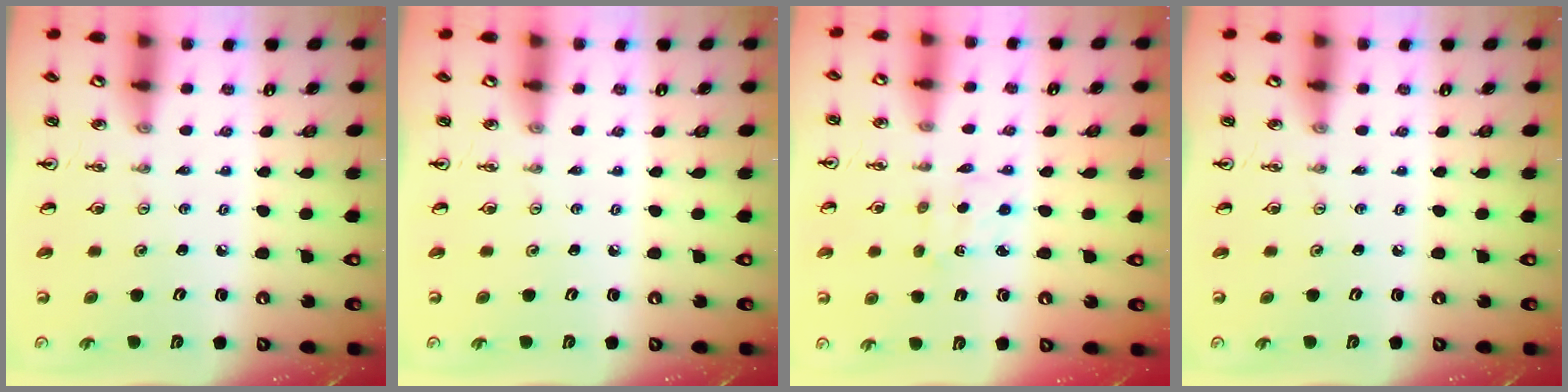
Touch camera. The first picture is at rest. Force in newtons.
{"total": 0.0}
{"total": 2.5, "press": 2.4, "slide": 0.6}
{"total": 0.0}